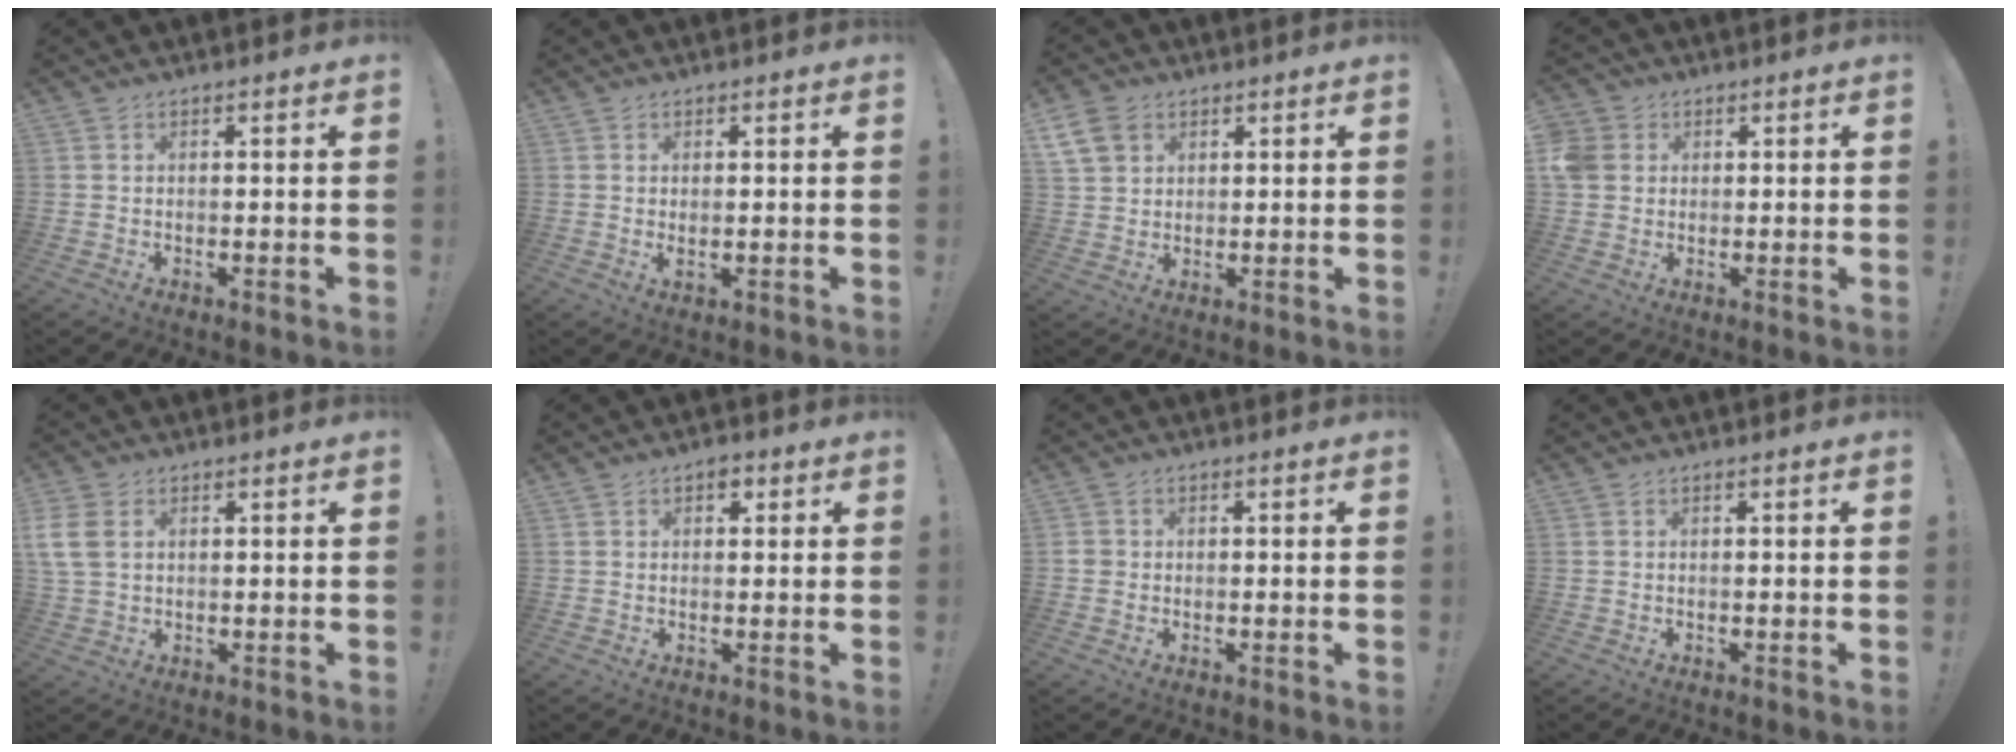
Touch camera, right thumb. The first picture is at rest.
{"total": 1.6, "force": [1.0, 0.4, 1.2], "torque": [-0.009, -0.006, 0.016]}
{"total": 8.4, "force": [4.3, 6.2, 3.7], "torque": [-0.069, -0.014, 0.088]}
{"total": 6.0, "force": [1.4, 5.3, 2.4], "torque": [-0.056, 0.006, 0.029]}
{"total": 7.3, "force": [2.4, 5.0, 4.8], "torque": [-0.110, -0.006, 0.047]}
{"total": 2.8, "force": [1.2, 2.1, 1.4], "torque": [-0.009, -0.002, 0.017]}
{"total": 1.7, "force": [-0.2, 1.6, 0.5], "torque": [-0.015, 0.007, -0.002]}
{"total": 0.0}